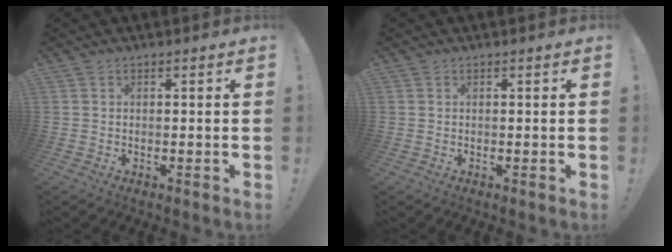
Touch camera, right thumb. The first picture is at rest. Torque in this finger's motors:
{"motor_torque": [0.09, -0.02, 0.17, -0.03, -0.01]}